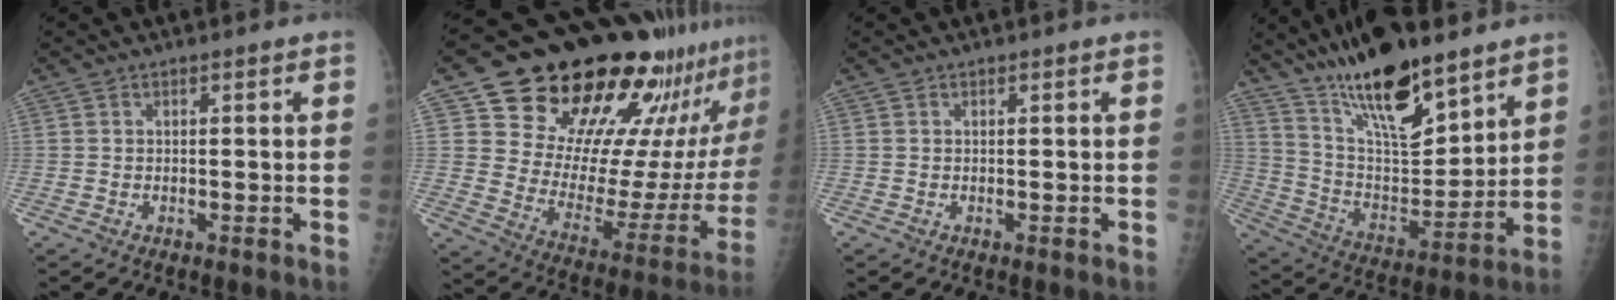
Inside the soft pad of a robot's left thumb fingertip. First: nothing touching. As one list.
[{"total": 30.1, "force": [22.4, 11.5, 16.4], "torque": [-0.205, -0.101, 0.315]}, {"total": 0.0}, {"total": 21.2, "force": [15.1, 6.5, 13.4], "torque": [-0.195, -0.077, 0.268]}]